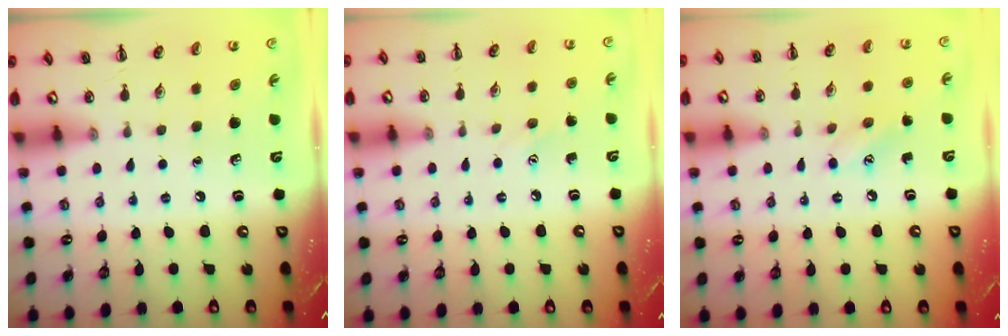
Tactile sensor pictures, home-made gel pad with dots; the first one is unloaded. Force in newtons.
{"total": 3.9, "press": 3.8, "slide": 1.0}
{"total": 6.4, "press": 6.2, "slide": 1.6}